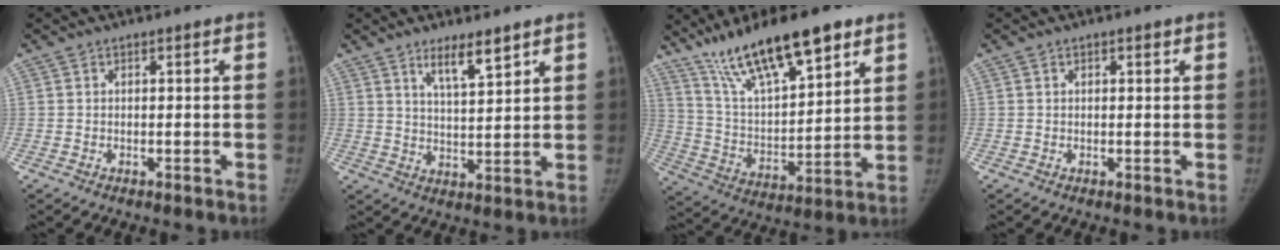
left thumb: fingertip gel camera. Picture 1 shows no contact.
{"total": 6.3, "force": [4.4, 1.4, 4.2], "torque": [-0.063, -0.035, 0.079]}
{"total": 20.2, "force": [13.6, 5.9, 13.8], "torque": [-0.216, -0.048, 0.247]}
{"total": 0.8, "force": [0.5, 0.5, 0.4], "torque": [0.000, -0.002, 0.005]}